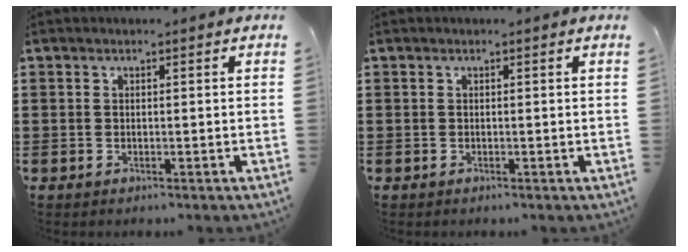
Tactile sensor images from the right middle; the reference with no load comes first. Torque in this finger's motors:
{"motor_torque": [0.26, -0.64, 0.06, 0.02]}